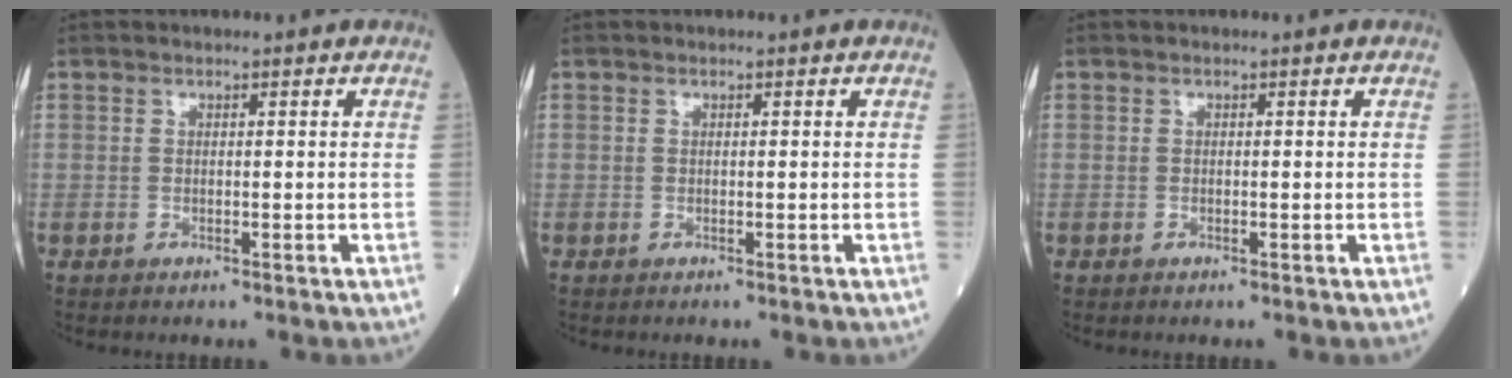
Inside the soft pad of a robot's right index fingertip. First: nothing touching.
{"total": 0.0}
{"total": 0.0}